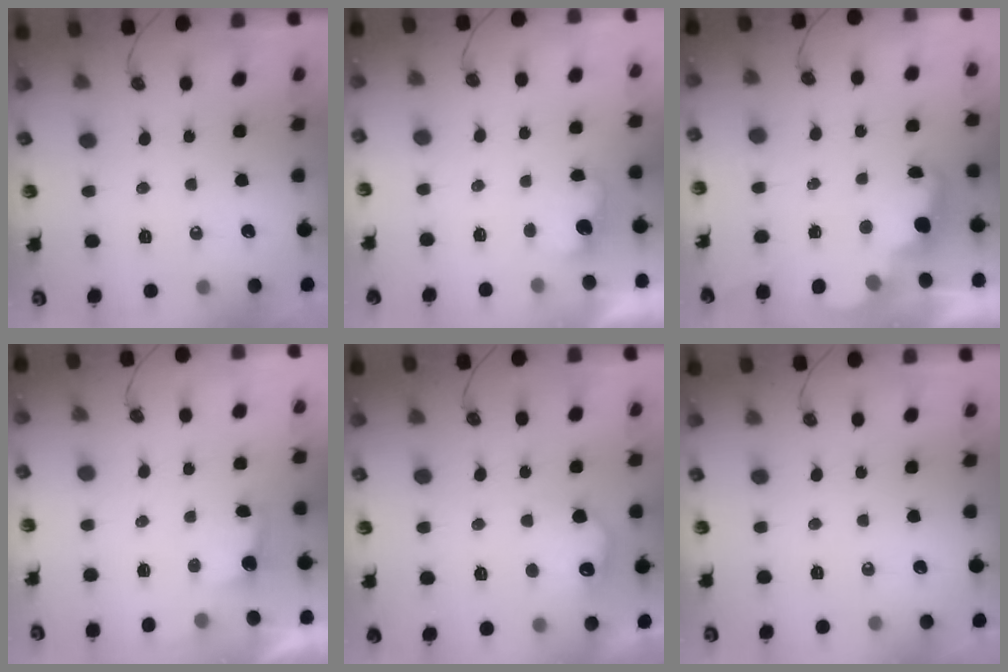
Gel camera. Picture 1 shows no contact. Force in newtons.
{"total": 2.8, "press": 2.7, "slide": 0.9}
{"total": 2.4, "press": 2.3, "slide": 0.6}
{"total": 1.4, "press": 1.0, "slide": 0.9}
{"total": 10.7, "press": 10.7, "slide": 0.4}
{"total": 0.0}